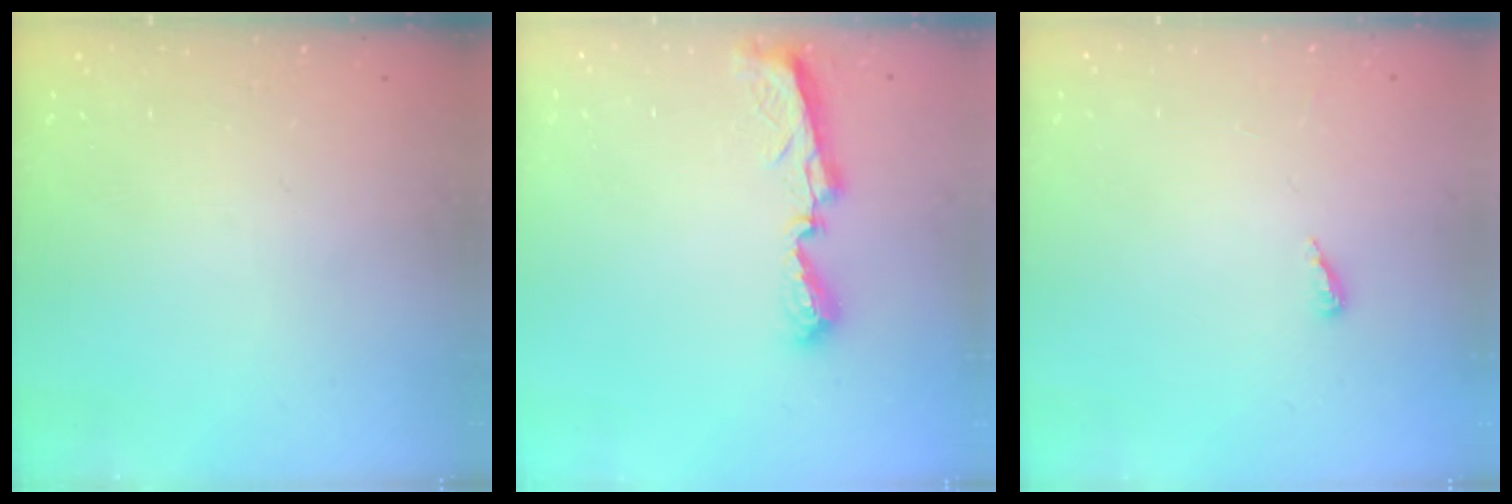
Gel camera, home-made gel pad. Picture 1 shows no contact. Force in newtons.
{"total": 8.0, "press": 8.0, "slide": 0.4}
{"total": 2.8, "press": 2.8, "slide": 0.2}